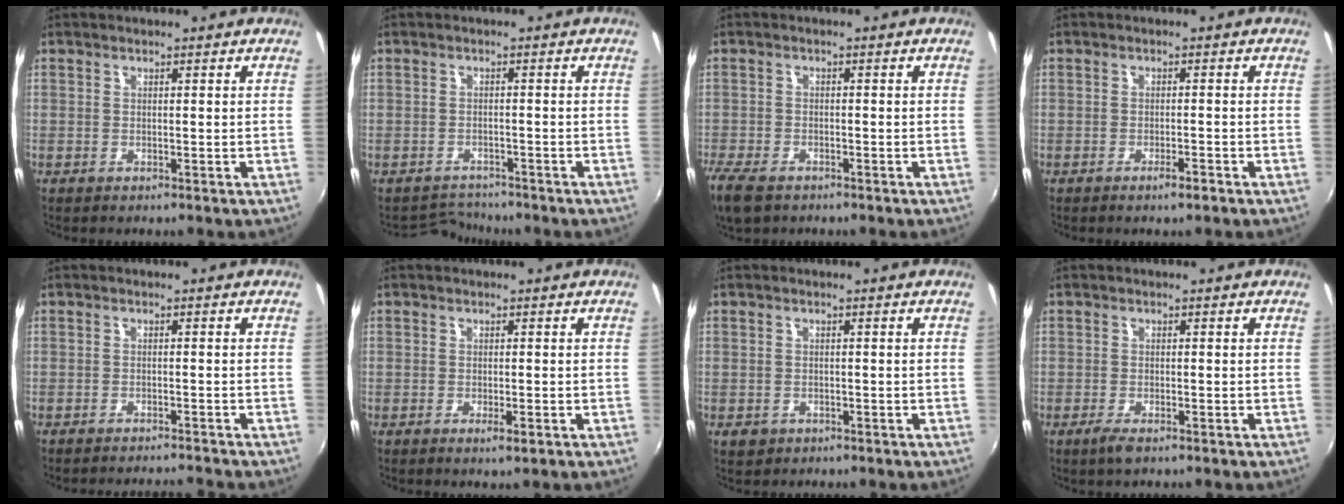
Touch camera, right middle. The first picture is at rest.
{"total": 3.1, "force": [-2.7, 1.2, -0.9], "torque": [0.002, 0.008, -0.050]}
{"total": 6.7, "force": [-4.8, 3.1, 3.4], "torque": [-0.095, -0.023, -0.097]}
{"total": 1.8, "force": [-1.3, 0.3, 1.2], "torque": [-0.022, -0.002, -0.022]}
{"total": 5.5, "force": [-5.3, 0.1, 1.6], "torque": [-0.041, -0.008, -0.078]}
{"total": 1.6, "force": [-0.8, 0.3, 1.4], "torque": [-0.026, -0.005, -0.012]}
{"total": 2.1, "force": [-1.0, 1.7, 0.8], "torque": [-0.017, -0.004, -0.013]}
{"total": 2.3, "force": [-1.5, 0.7, 1.6], "torque": [-0.036, -0.008, -0.030]}